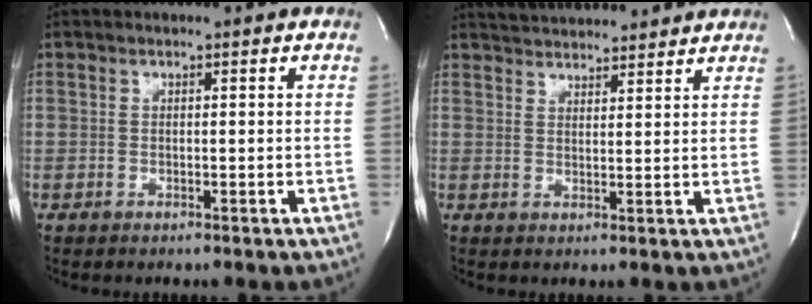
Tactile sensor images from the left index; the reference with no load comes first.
{"total": 11.1, "force": [10.4, 1.8, 3.2], "torque": [-0.053, 0.026, 0.148]}